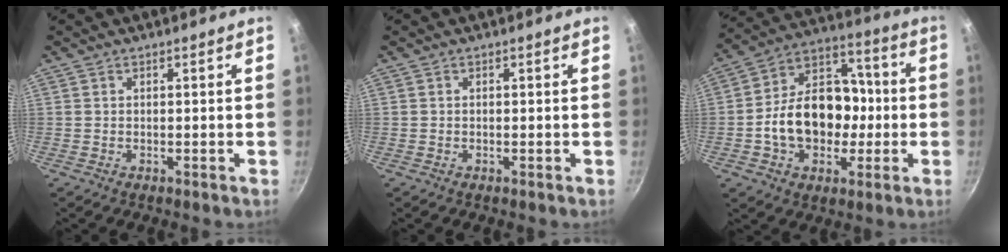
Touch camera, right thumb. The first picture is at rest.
{"total": 0.0}
{"total": 18.2, "force": [-2.4, 13.6, 11.9], "torque": [-0.157, 0.047, -0.048]}